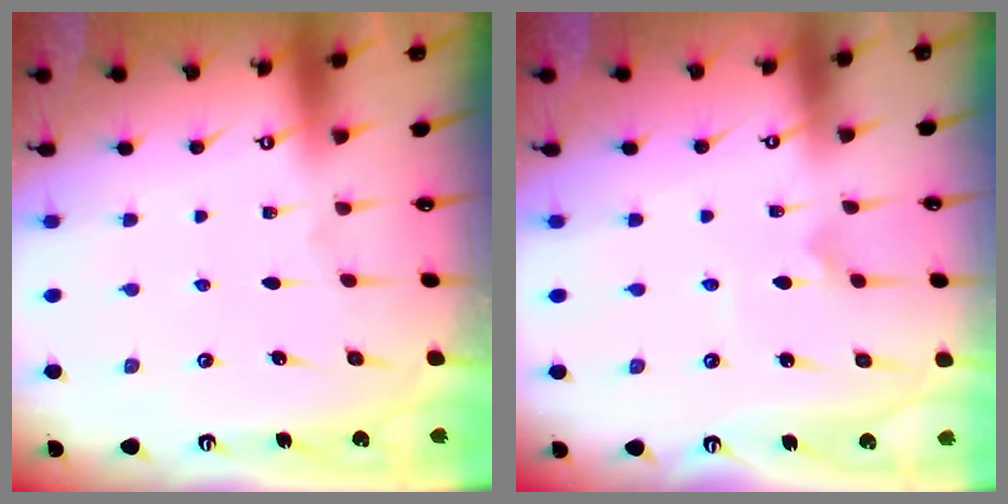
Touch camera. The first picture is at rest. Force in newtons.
{"total": 3.5, "press": 3.4, "slide": 0.3}